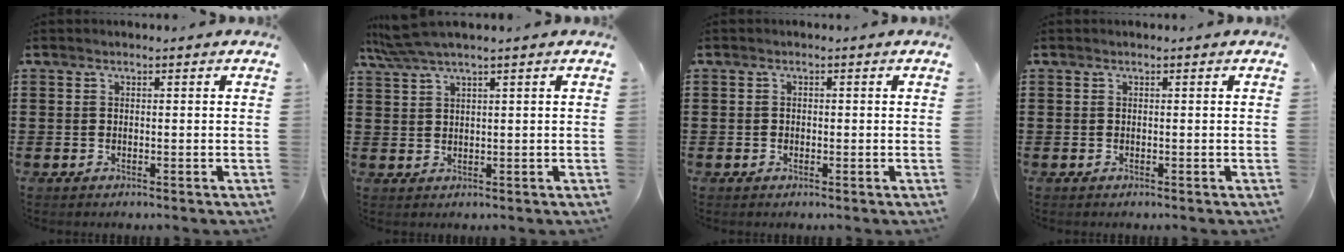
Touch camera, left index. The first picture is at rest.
{"total": 3.8, "force": [2.6, 0.2, 2.7], "torque": [-0.067, -0.001, 0.045]}
{"total": 0.6, "force": [0.0, 0.6, 0.2], "torque": [-0.007, 0.004, -0.001]}
{"total": 0.0}